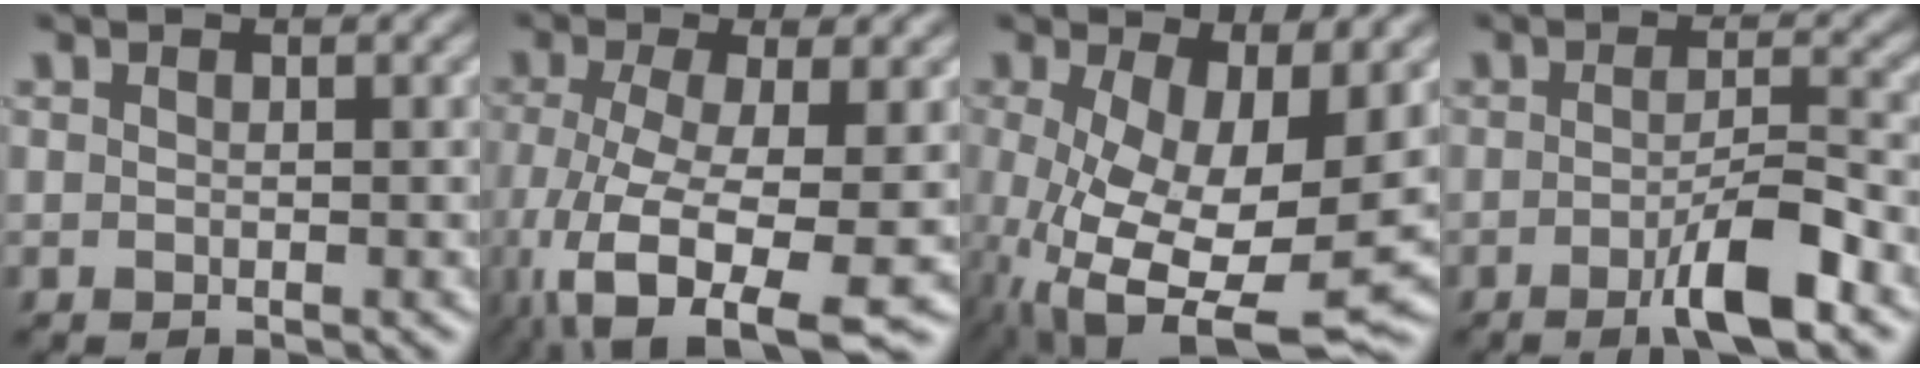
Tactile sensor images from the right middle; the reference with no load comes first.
{"total": 10.3, "force": [-4.2, 3.4, 8.8], "torque": [-0.176, -0.029, -0.066]}
{"total": 11.0, "force": [-2.0, 4.4, 9.9], "torque": [-0.185, -0.024, -0.021]}
{"total": 5.0, "force": [-2.3, 0.7, 4.3], "torque": [-0.074, 0.002, -0.044]}